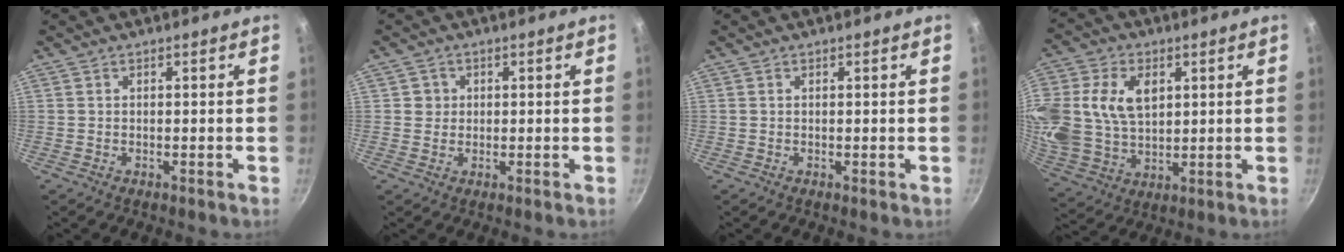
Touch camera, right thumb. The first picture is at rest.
{"total": 2.3, "force": [0.3, 2.3, 0.4], "torque": [0.008, 0.005, 0.002]}
{"total": 0.0}
{"total": 19.6, "force": [4.8, 13.9, 13.0], "torque": [-0.289, 0.006, 0.097]}